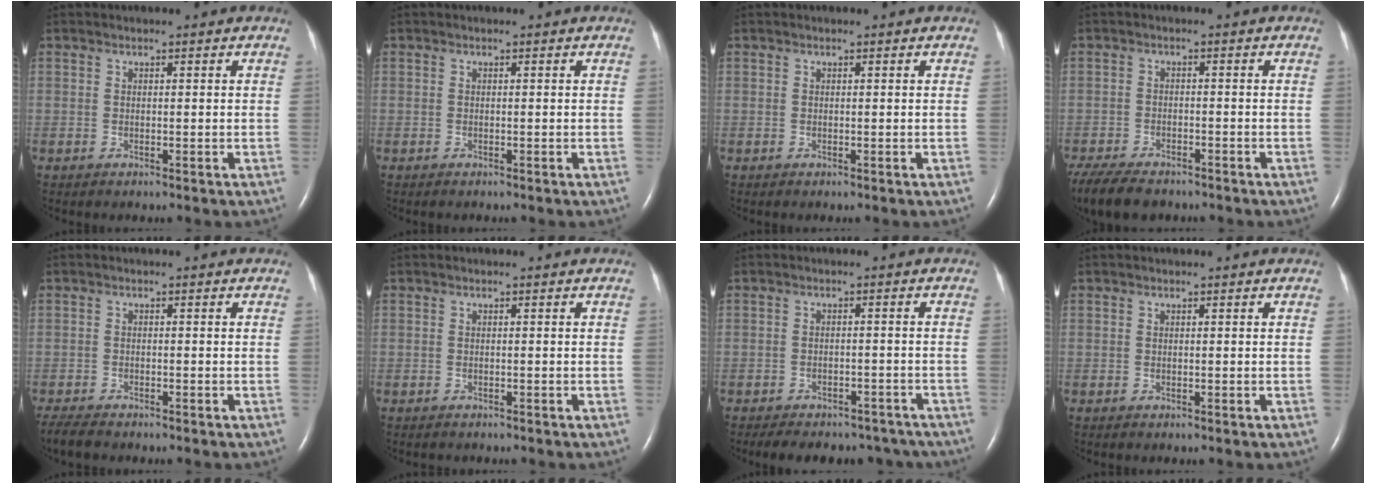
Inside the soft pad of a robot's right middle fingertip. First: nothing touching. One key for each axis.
{"total": 0.0}
{"total": 0.0}
{"total": 10.7, "fx": -8.5, "fy": 4.1, "fz": 5.2, "tx": -0.107, "ty": -0.016, "tz": -0.133}
{"total": 3.7, "fx": -3.2, "fy": 0.9, "fz": 1.6, "tx": -0.035, "ty": -0.012, "tz": -0.054}
{"total": 0.5, "fx": -0.5, "fy": 0.2, "fz": 0.0, "tx": -0.012, "ty": -0.001, "tz": -0.009}
{"total": 13.9, "fx": -11.8, "fy": 5.9, "fz": 4.2, "tx": -0.080, "ty": 0.007, "tz": -0.130}
{"total": 0.0}